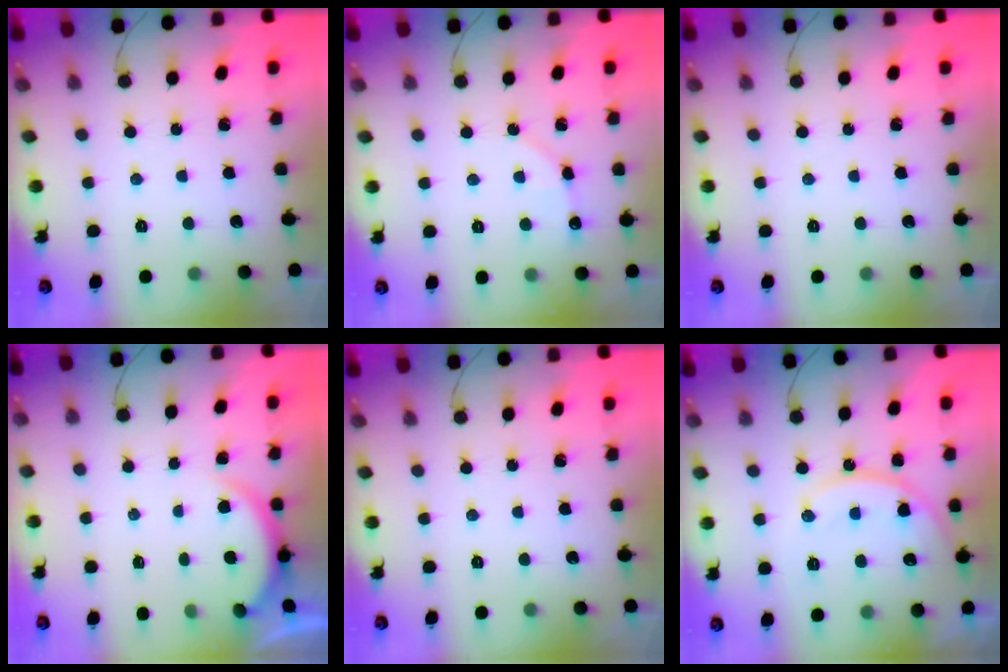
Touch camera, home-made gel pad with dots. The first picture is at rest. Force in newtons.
{"total": 5.2, "press": 4.7, "slide": 2.2}
{"total": 0.0}
{"total": 2.2, "press": 2.2, "slide": 0.6}
{"total": 0.0}
{"total": 12.9, "press": 12.9, "slide": 1.1}